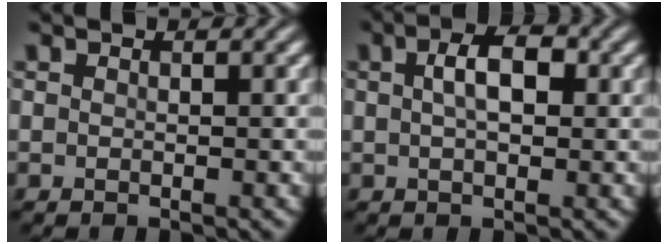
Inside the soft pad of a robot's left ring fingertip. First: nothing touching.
{"total": 3.8, "force": [0.9, 1.9, 3.2], "torque": [-0.058, 0.008, 0.011]}